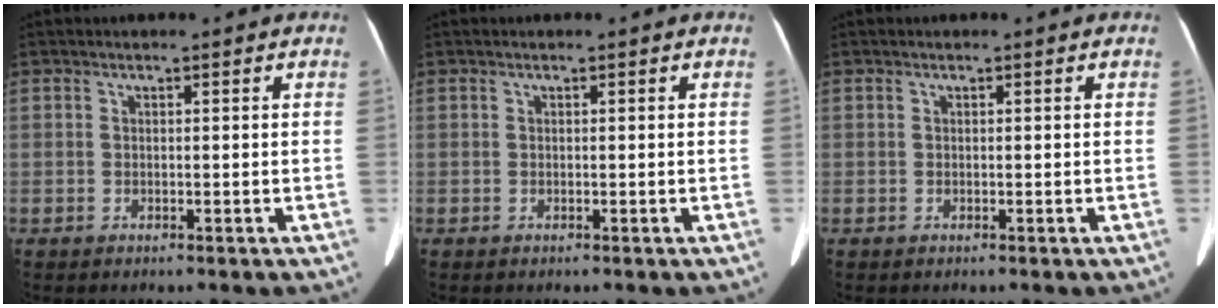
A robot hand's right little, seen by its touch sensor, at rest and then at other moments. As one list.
[{"total": 0.0}, {"total": 0.0}]